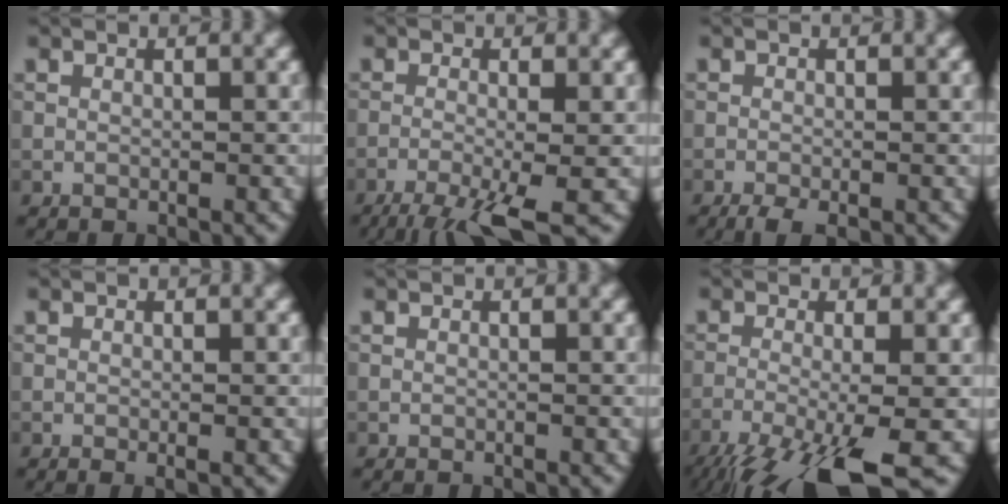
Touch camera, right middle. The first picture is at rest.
{"total": 6.7, "force": [-3.9, 1.5, 5.2], "torque": [-0.080, -0.006, -0.075]}
{"total": 2.0, "force": [-1.5, 0.4, 1.2], "torque": [-0.024, -0.005, -0.029]}
{"total": 0.7, "force": [-0.3, 0.1, 0.7], "torque": [-0.009, -0.006, -0.006]}
{"total": 0.7, "force": [-0.7, 0.1, 0.1], "torque": [0.003, -0.003, -0.011]}
{"total": 10.5, "force": [-6.2, 2.3, 8.2], "torque": [-0.144, -0.020, -0.110]}